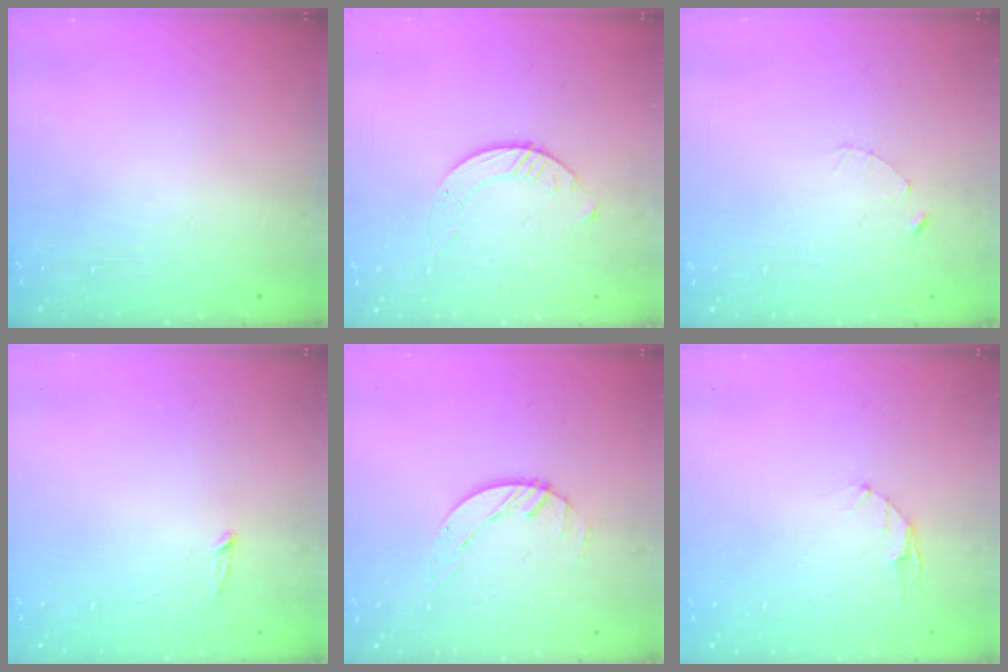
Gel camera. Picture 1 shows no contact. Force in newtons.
{"total": 2.8, "press": 2.8, "slide": 0.3}
{"total": 1.2, "press": 1.1, "slide": 0.2}
{"total": 2.5, "press": 2.5, "slide": 0.2}
{"total": 2.6, "press": 2.6, "slide": 0.3}
{"total": 2.9, "press": 2.9, "slide": 0.4}